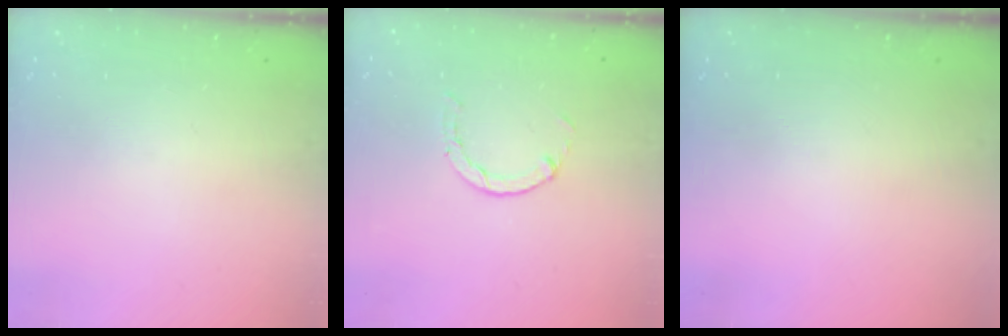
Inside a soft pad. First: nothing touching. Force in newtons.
{"total": 0.6, "press": 0.6, "slide": 0.2}
{"total": 0.0}